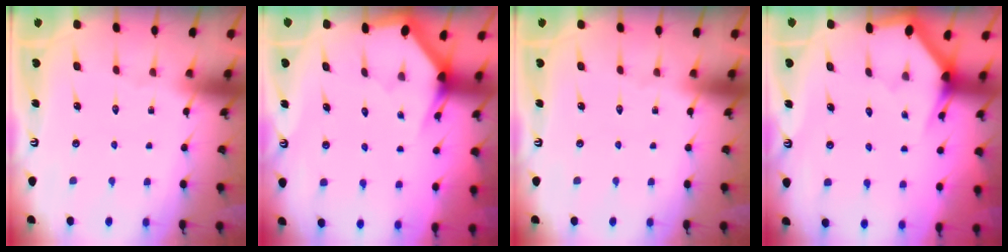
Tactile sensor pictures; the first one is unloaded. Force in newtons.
{"total": 3.0, "press": 3.0, "slide": 0.1}
{"total": 0.0}
{"total": 3.2, "press": 3.2, "slide": 0.2}